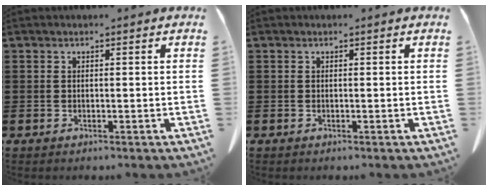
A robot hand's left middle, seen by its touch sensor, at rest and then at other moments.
{"total": 0.0}